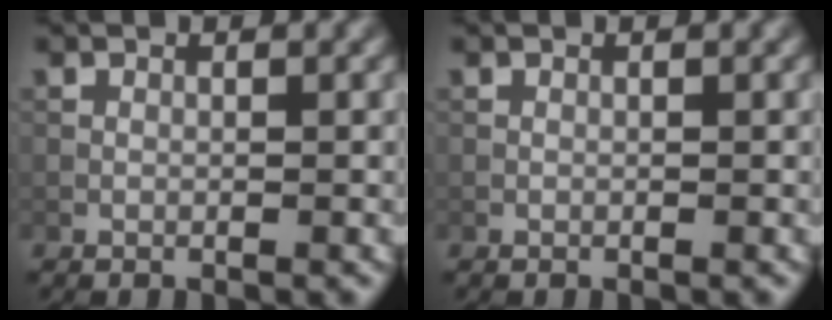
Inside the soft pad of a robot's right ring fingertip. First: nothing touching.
{"total": 0.0}